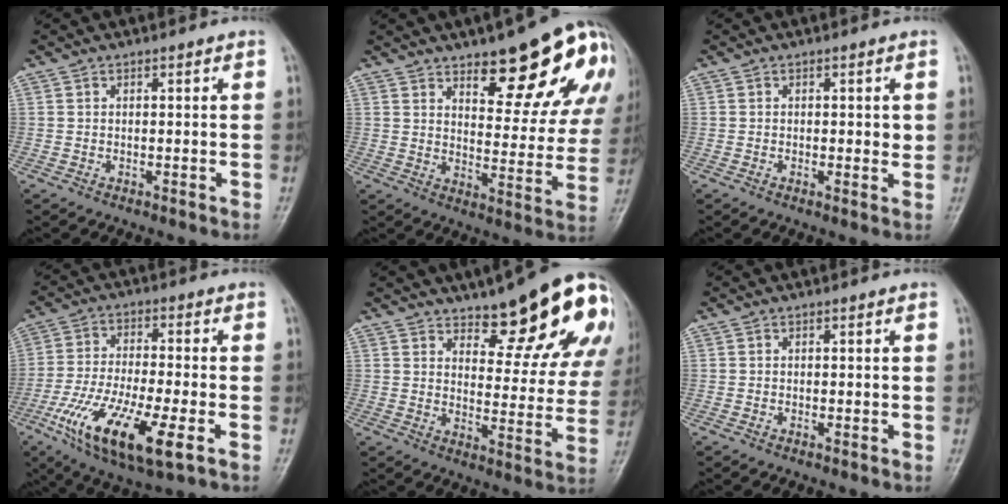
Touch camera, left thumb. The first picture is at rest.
{"total": 18.0, "force": [10.5, 6.4, 13.2], "torque": [-0.125, -0.060, 0.144]}
{"total": 2.3, "force": [0.2, 1.0, 2.1], "torque": [-0.020, -0.003, -0.001]}
{"total": 17.0, "force": [-6.8, 5.1, 14.7], "torque": [-0.299, -0.002, -0.115]}
{"total": 17.1, "force": [10.9, 5.8, 11.9], "torque": [-0.108, -0.073, 0.144]}
{"total": 0.6, "force": [-0.1, 0.3, 0.6], "torque": [-0.009, 0.001, -0.002]}